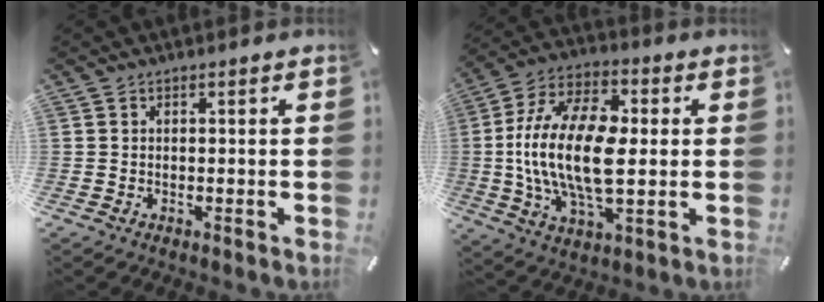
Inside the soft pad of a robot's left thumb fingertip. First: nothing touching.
{"total": 20.1, "force": [-0.1, 10.5, 17.1], "torque": [-0.362, 0.001, -0.003]}